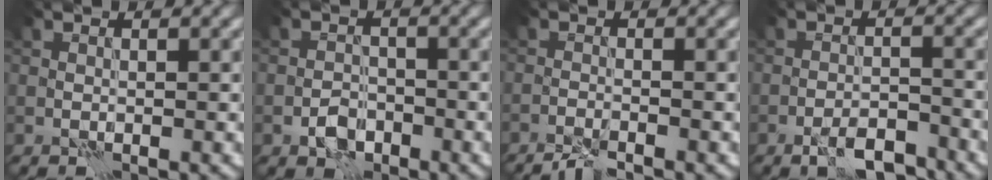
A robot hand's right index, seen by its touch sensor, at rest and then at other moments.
{"total": 2.6, "force": [-1.5, 1.8, 1.2], "torque": [-0.017, 0.004, -0.031]}
{"total": 2.2, "force": [-2.0, 0.1, 1.0], "torque": [-0.024, -0.006, -0.041]}
{"total": 4.8, "force": [-3.5, 1.4, 2.9], "torque": [-0.045, 0.003, -0.061]}